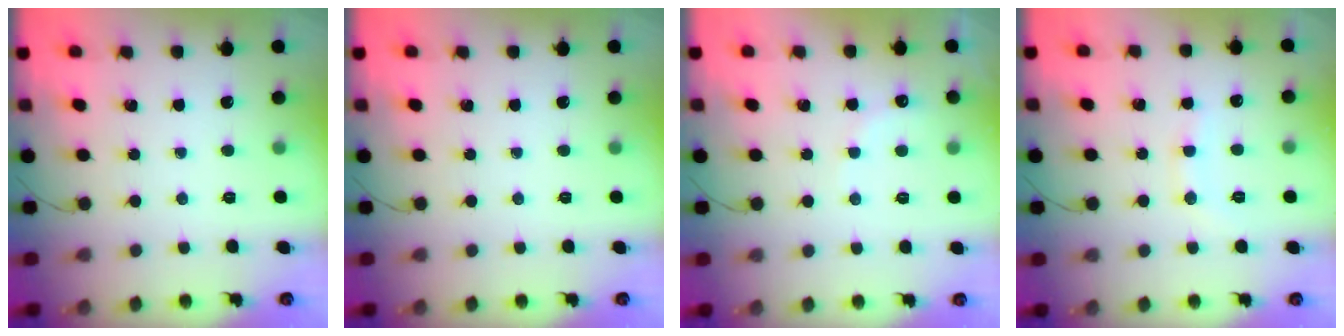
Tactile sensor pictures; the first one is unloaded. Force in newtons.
{"total": 0.0}
{"total": 7.5, "press": 7.3, "slide": 1.6}
{"total": 6.4, "press": 6.1, "slide": 1.8}